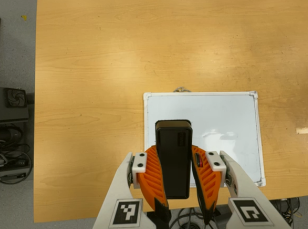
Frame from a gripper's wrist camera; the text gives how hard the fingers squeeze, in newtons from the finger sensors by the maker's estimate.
{"total": 9.7, "left": 6.9, "right": 12.5}